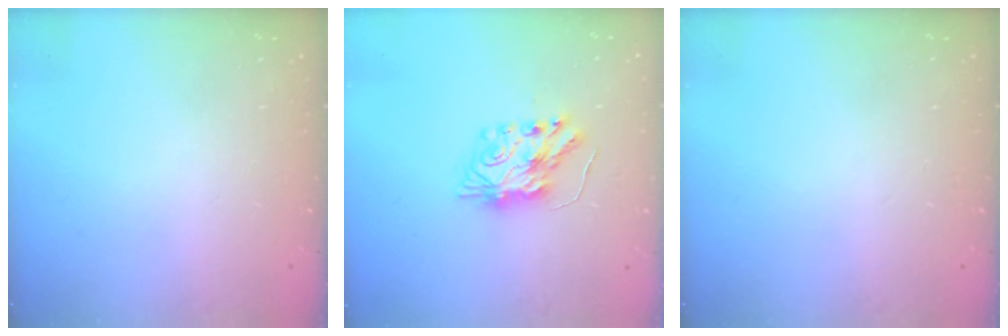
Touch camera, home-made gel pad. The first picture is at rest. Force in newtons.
{"total": 8.4, "press": 8.4, "slide": 0.5}
{"total": 0.0}